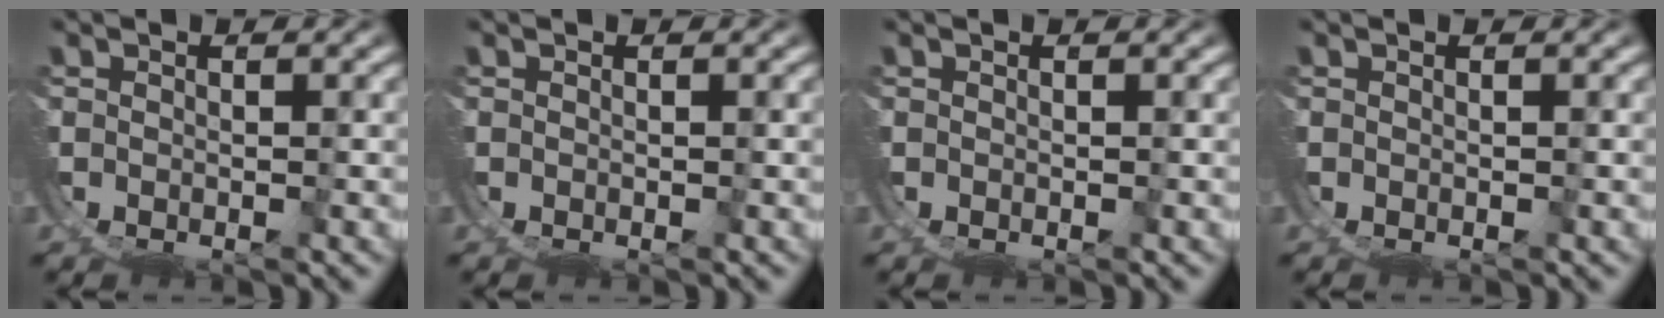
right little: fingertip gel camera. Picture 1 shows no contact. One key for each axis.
{"total": 0.0}
{"total": 0.0}
{"total": 0.0}